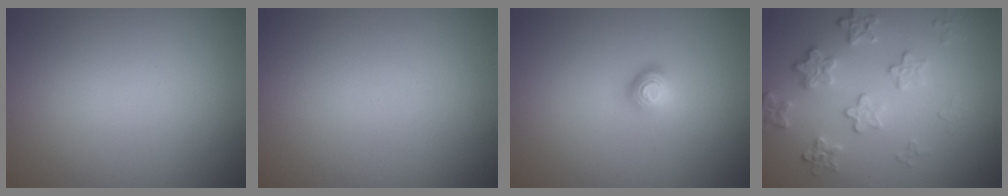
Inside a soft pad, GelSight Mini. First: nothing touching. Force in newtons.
{"total": 0.0}
{"total": 1.9, "press": 1.3, "slide": 1.4}
{"total": 4.1, "press": 3.1, "slide": 2.6}